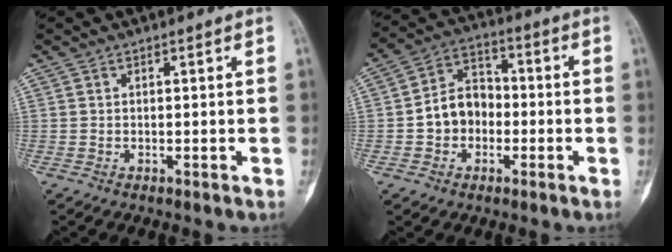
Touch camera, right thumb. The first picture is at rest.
{"total": 9.1, "force": [-1.6, 7.3, 5.1], "torque": [-0.061, 0.036, -0.038]}